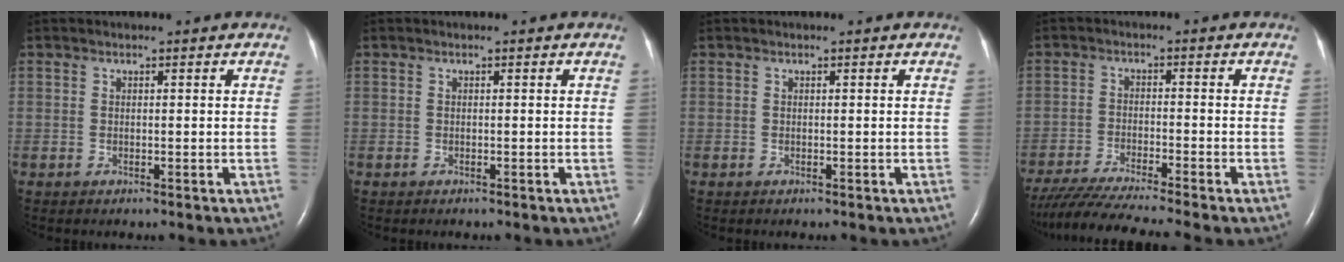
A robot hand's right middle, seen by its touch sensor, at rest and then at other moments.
{"total": 0.0}
{"total": 0.0}
{"total": 11.2, "force": [-9.8, -1.6, 5.2], "torque": [-0.084, -0.029, -0.163]}